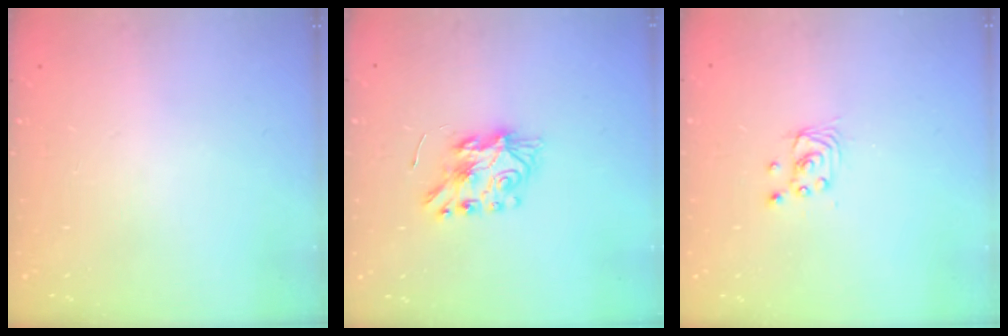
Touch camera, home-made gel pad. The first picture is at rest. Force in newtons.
{"total": 7.7, "press": 7.7, "slide": 0.6}
{"total": 2.5, "press": 2.5, "slide": 0.1}